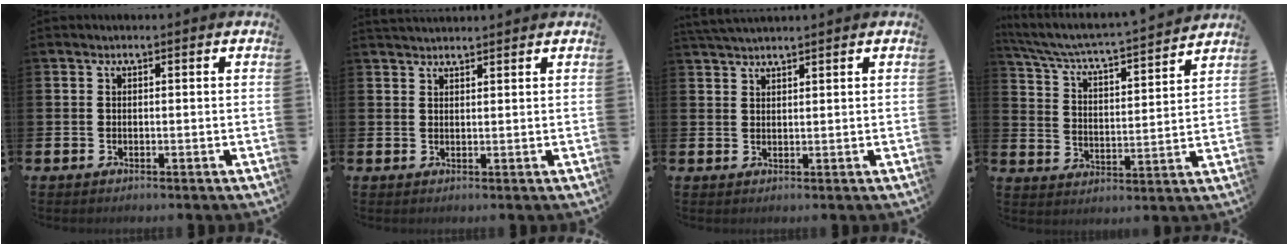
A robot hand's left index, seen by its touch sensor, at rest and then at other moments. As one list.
[{"total": 2.0, "force": [2.0, 0.2, 0.1], "torque": [0.003, -0.010, 0.034]}, {"total": 2.4, "force": [2.3, 0.0, 0.4], "torque": [-0.011, -0.007, 0.044]}, {"total": 5.1, "force": [4.9, 0.3, 1.6], "torque": [-0.060, -0.045, 0.075]}]